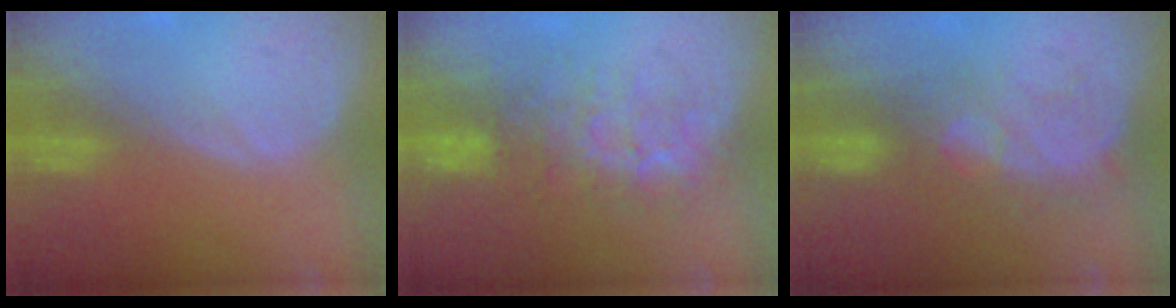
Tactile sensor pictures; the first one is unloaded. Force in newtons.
{"total": 7.7, "press": 7.6, "slide": 1.4}
{"total": 8.6, "press": 7.6, "slide": 4.0}